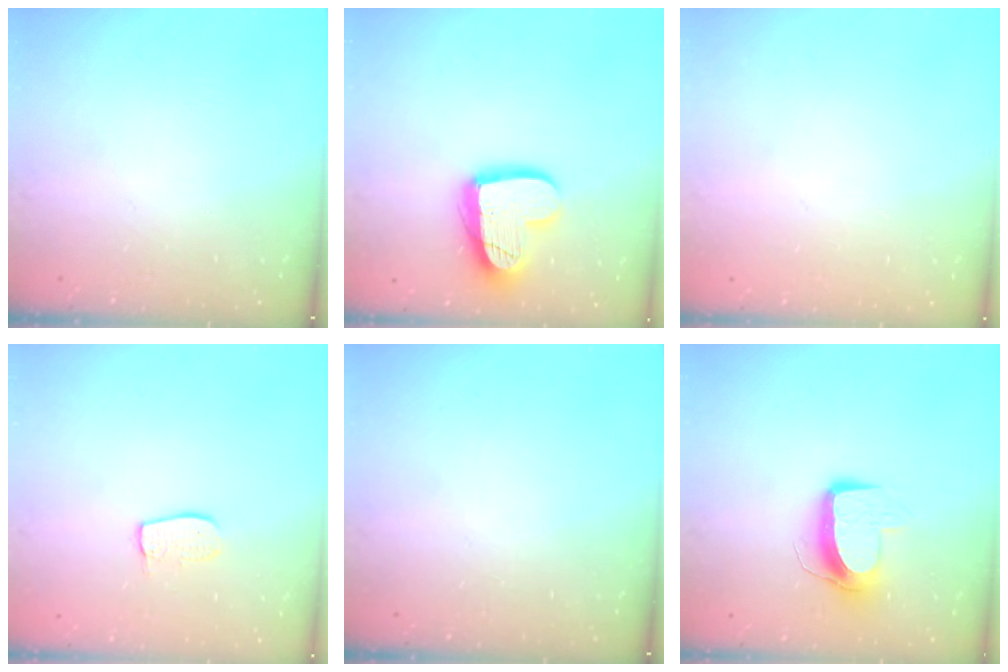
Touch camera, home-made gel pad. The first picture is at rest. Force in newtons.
{"total": 15.5, "press": 15.4, "slide": 1.1}
{"total": 0.0}
{"total": 7.1, "press": 7.1, "slide": 0.3}
{"total": 0.0}
{"total": 10.3, "press": 10.3, "slide": 0.2}